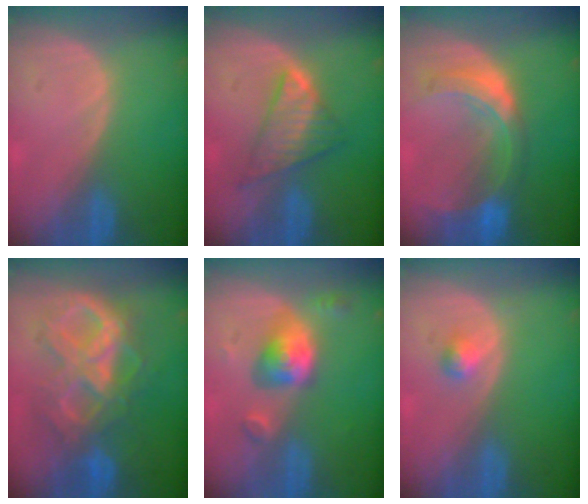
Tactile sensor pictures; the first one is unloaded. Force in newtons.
{"total": 5.9, "press": 5.9, "slide": 0.1}
{"total": 8.1, "press": 7.2, "slide": 3.8}
{"total": 10.5, "press": 10.5, "slide": 1.2}
{"total": 5.6, "press": 5.4, "slide": 1.8}
{"total": 1.7, "press": 1.7, "slide": 0.2}